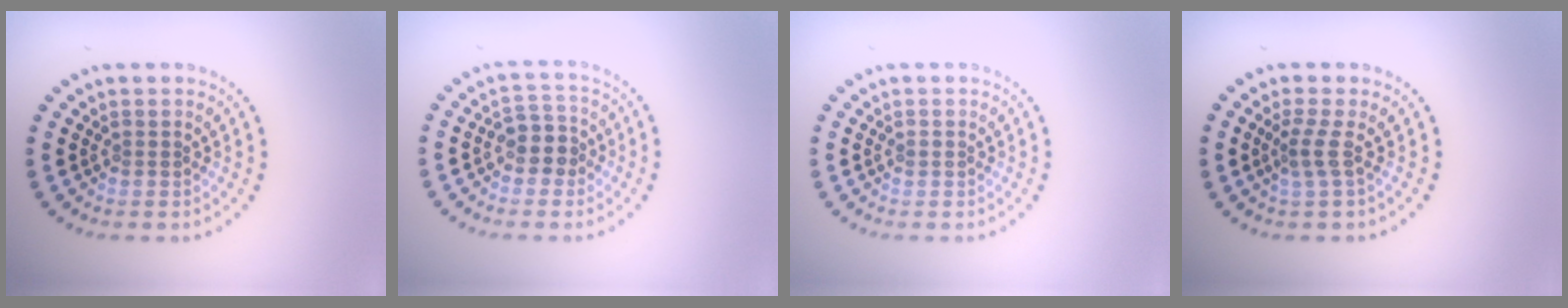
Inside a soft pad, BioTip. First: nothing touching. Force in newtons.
{"total": 2.5, "press": 2.3, "slide": 1.0}
{"total": 0.6, "press": 0.6, "slide": 0.1}
{"total": 1.8, "press": 1.2, "slide": 1.3}